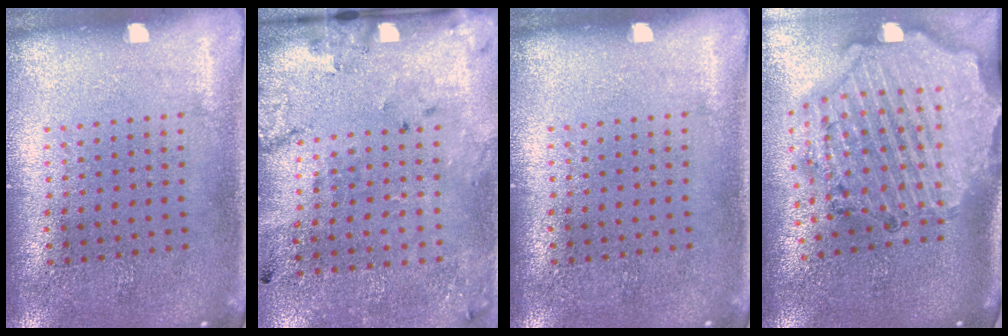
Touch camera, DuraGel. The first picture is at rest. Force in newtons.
{"total": 2.2, "press": 1.4, "slide": 1.7}
{"total": 0.0}
{"total": 2.9, "press": 2.6, "slide": 1.2}